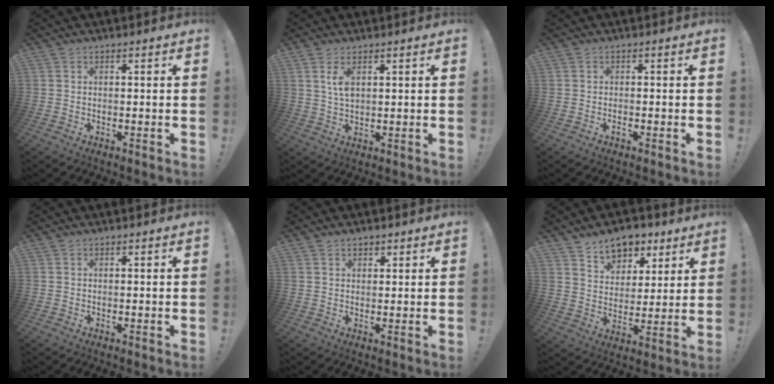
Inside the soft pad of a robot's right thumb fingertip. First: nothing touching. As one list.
[{"total": 4.4, "force": [1.8, 1.8, 3.6], "torque": [-0.060, -0.008, 0.028]}, {"total": 1.0, "force": [-0.8, 0.1, 0.5], "torque": [-0.016, 0.002, -0.013]}, {"total": 0.0}, {"total": 1.7, "force": [1.3, 1.0, 0.5], "torque": [-0.003, -0.005, 0.022]}, {"total": 13.6, "force": [9.4, 7.7, 6.0], "torque": [-0.100, -0.051, 0.177]}]